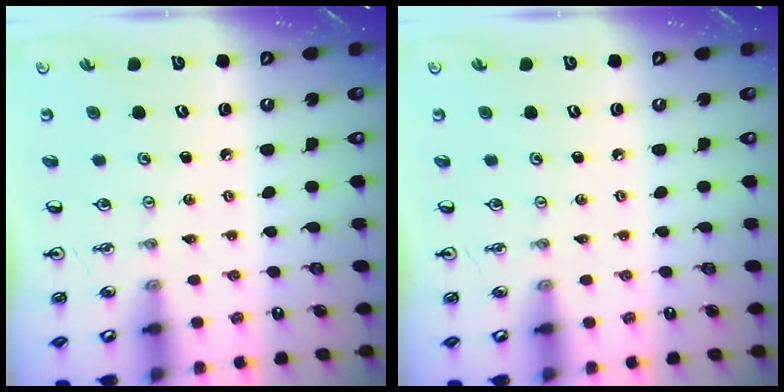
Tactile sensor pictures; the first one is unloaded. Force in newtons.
{"total": 0.0}